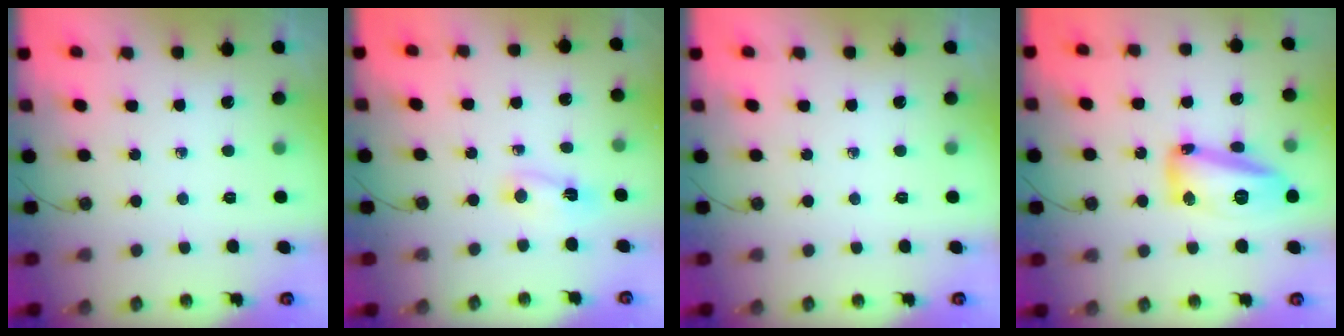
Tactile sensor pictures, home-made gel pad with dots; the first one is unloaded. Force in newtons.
{"total": 2.3, "press": 2.3, "slide": 0.4}
{"total": 0.0}
{"total": 15.0, "press": 14.8, "slide": 2.5}